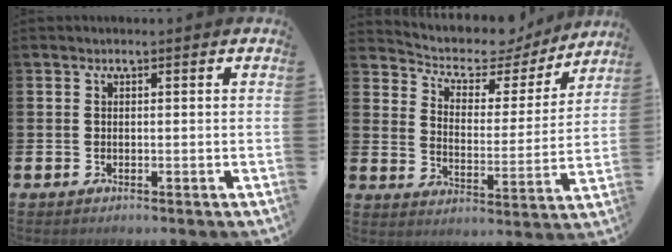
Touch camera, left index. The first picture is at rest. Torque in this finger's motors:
{"motor_torque": [1.03, -1.11, 0.22, 0.03]}